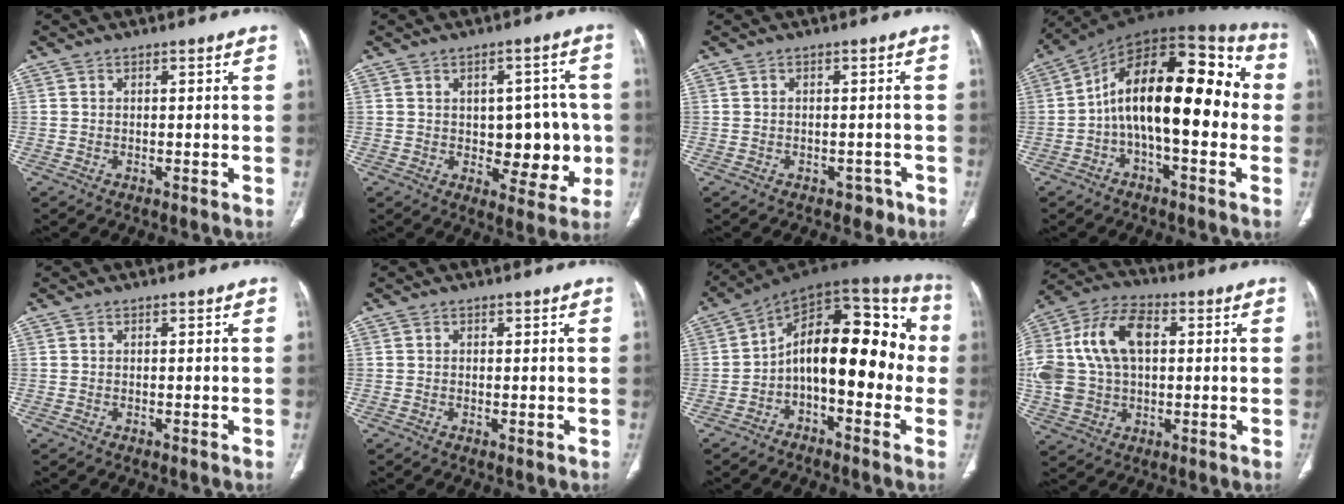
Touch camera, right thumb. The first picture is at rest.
{"total": 9.9, "force": [-0.6, 6.0, 7.9], "torque": [-0.053, 0.004, 0.002]}
{"total": 2.3, "force": [-1.2, 1.8, 0.7], "torque": [0.008, 0.010, -0.013]}
{"total": 22.1, "force": [-0.7, 10.4, 19.5], "torque": [-0.276, 0.057, -0.022]}
{"total": 0.0}
{"total": 0.0}
{"total": 19.4, "force": [-1.5, 9.9, 16.6], "torque": [-0.203, 0.061, -0.032]}
{"total": 20.3, "force": [3.2, 13.2, 15.1], "torque": [-0.326, 0.022, 0.058]}